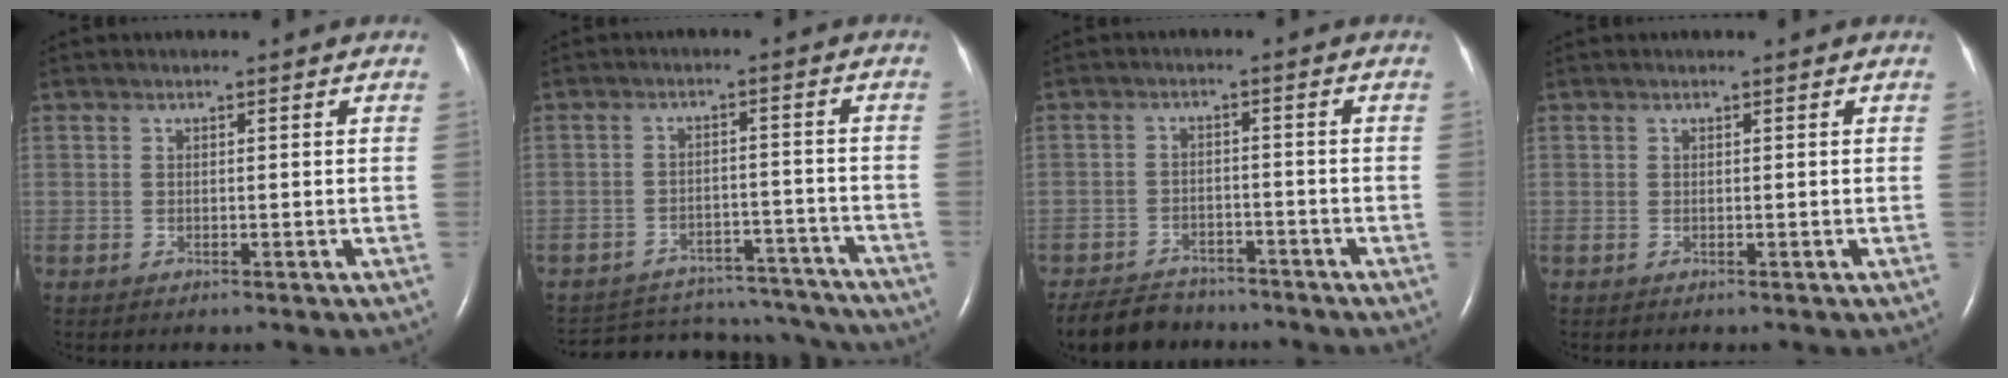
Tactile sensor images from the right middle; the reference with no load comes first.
{"total": 17.4, "force": [-16.5, 4.5, 3.2], "torque": [-0.070, 0.011, -0.212]}
{"total": 7.7, "force": [-6.9, 3.1, 1.7], "torque": [-0.031, -0.010, -0.110]}
{"total": 0.0}